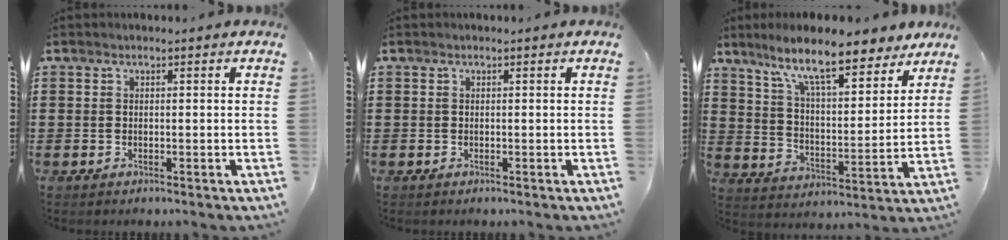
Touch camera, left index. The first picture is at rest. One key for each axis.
{"total": 0.0}
{"total": 11.5, "fx": 9.4, "fy": 1.8, "fz": 6.4, "tx": -0.147, "ty": -0.042, "tz": 0.162}